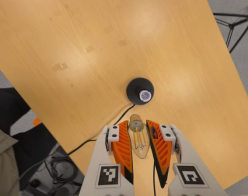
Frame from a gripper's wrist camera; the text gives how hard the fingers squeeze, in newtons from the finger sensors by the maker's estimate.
{"total": 21.2, "left": 22.8, "right": 19.6}